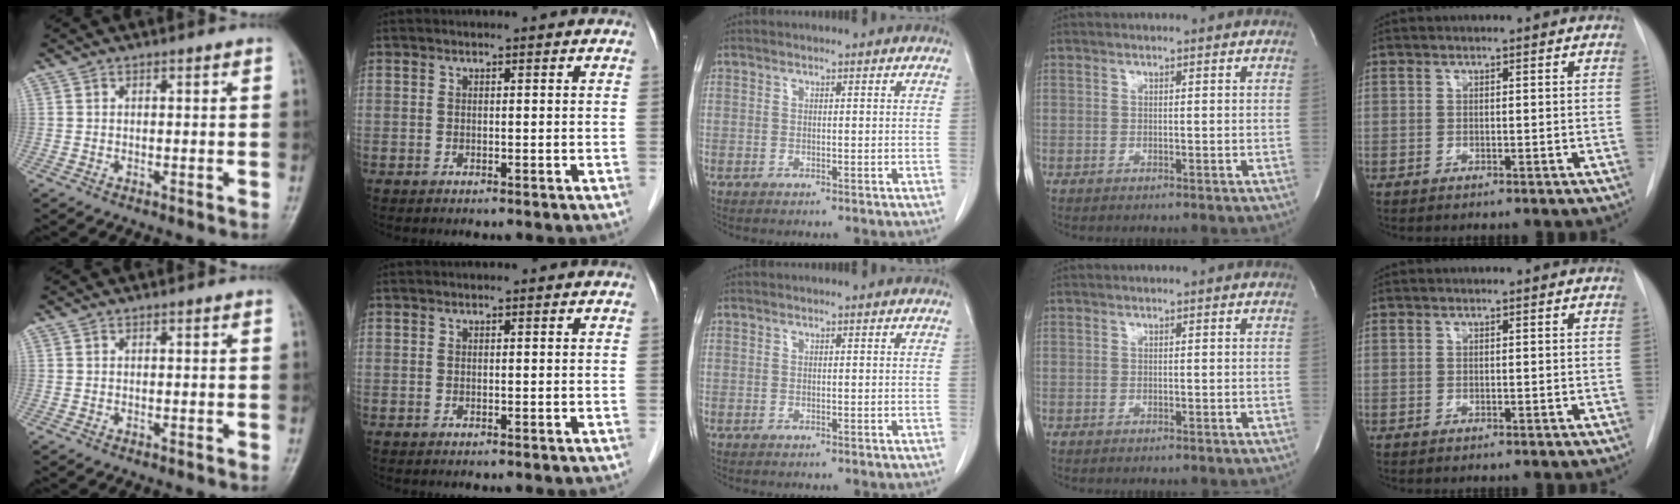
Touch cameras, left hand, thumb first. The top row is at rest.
{}